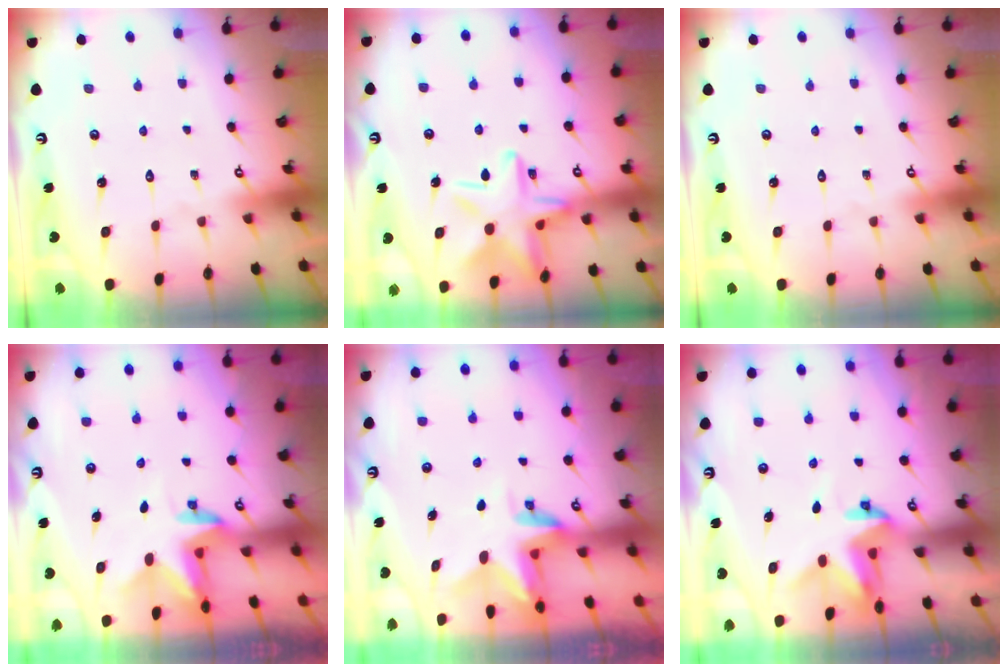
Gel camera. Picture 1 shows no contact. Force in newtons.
{"total": 17.4, "press": 17.4, "slide": 1.2}
{"total": 0.0}
{"total": 2.4, "press": 2.4, "slide": 0.3}
{"total": 3.2, "press": 3.2, "slide": 0.2}
{"total": 3.2, "press": 3.2, "slide": 0.1}